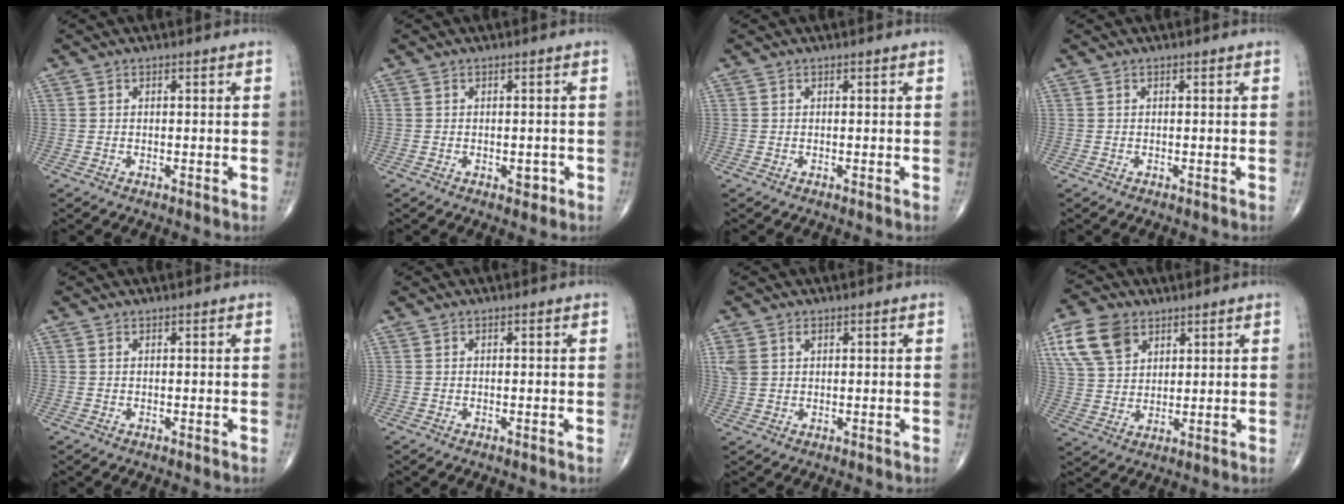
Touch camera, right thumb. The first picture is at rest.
{"total": 1.6, "force": [-0.6, 1.0, 1.1], "torque": [-0.007, 0.001, -0.007]}
{"total": 0.0}
{"total": 0.0}
{"total": 0.0}
{"total": 0.0}
{"total": 4.0, "force": [1.5, 2.6, 2.5], "torque": [-0.060, 0.008, 0.039]}
{"total": 10.9, "force": [5.4, 7.3, 6.1], "torque": [-0.105, -0.010, 0.107]}